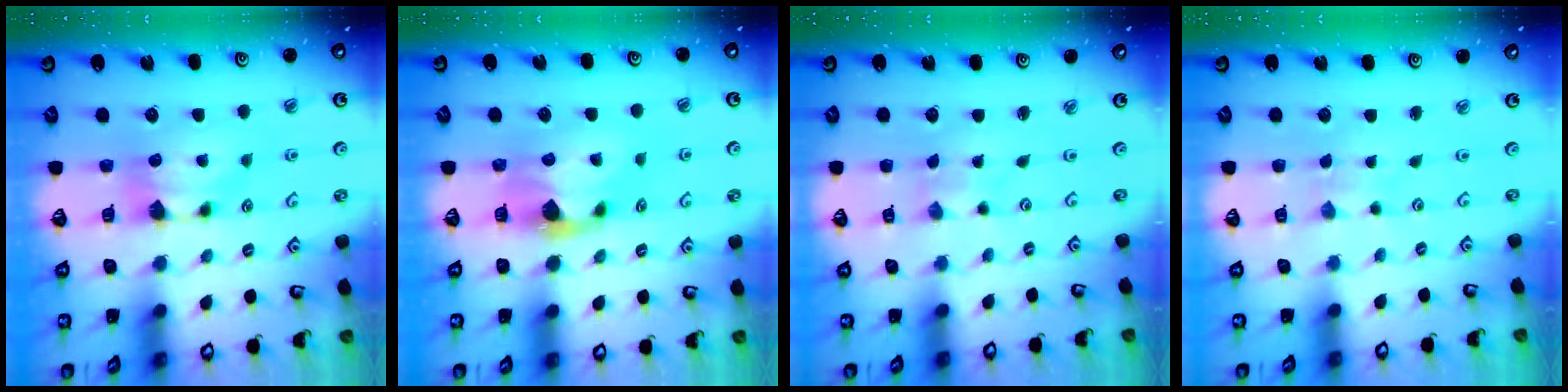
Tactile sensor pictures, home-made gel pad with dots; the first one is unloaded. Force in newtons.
{"total": 2.2, "press": 1.8, "slide": 1.2}
{"total": 4.6, "press": 4.6, "slide": 0.2}
{"total": 4.3, "press": 4.3, "slide": 0.1}